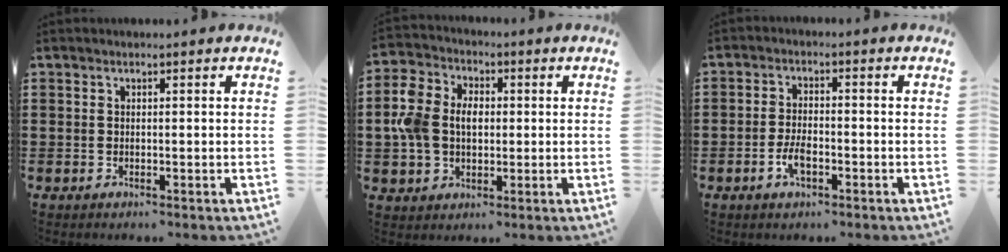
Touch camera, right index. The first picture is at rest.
{"total": 7.2, "force": [0.0, 5.6, 4.6], "torque": [-0.126, 0.007, -0.008]}
{"total": 3.7, "force": [-1.7, 1.6, 2.9], "torque": [-0.065, -0.001, -0.033]}